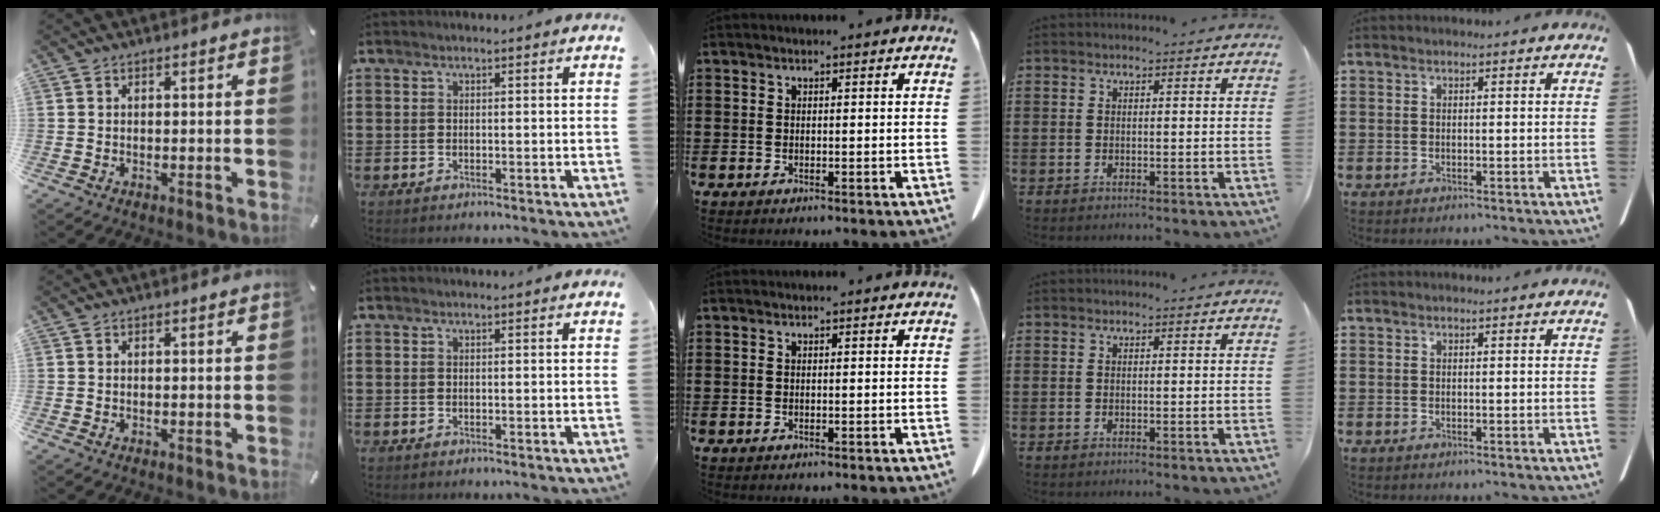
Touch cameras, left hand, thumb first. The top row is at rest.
{}